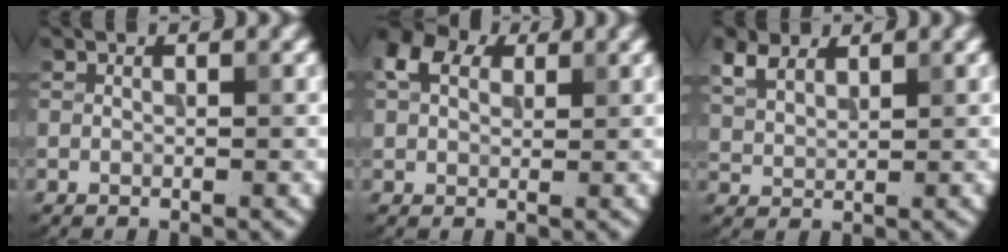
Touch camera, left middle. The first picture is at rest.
{"total": 4.9, "force": [2.2, 3.2, 2.9], "torque": [-0.068, 0.018, 0.029]}
{"total": 3.1, "force": [2.3, 1.6, 1.4], "torque": [-0.041, 0.010, 0.051]}